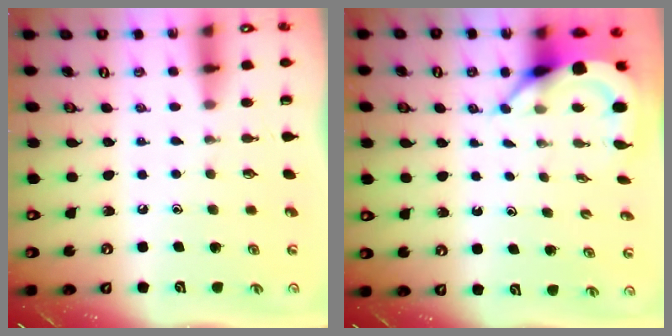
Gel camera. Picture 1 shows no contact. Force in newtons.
{"total": 5.1, "press": 5.0, "slide": 0.7}